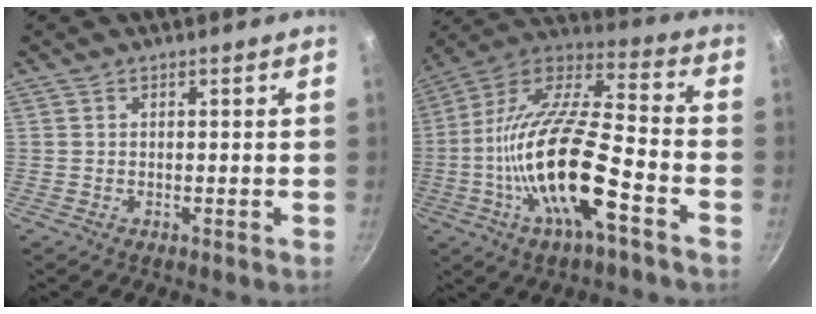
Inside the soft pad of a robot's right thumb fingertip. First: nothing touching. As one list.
[{"total": 22.1, "force": [-7.4, 7.1, 19.6], "torque": [-0.362, 0.038, -0.152]}]